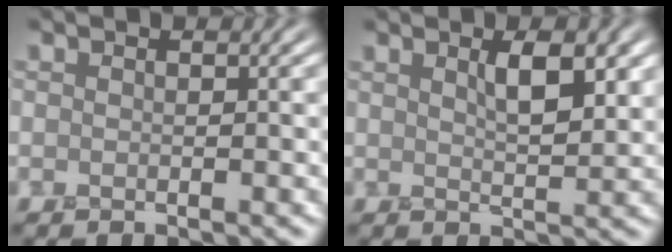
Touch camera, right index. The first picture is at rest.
{"total": 2.9, "force": [1.5, 0.7, 2.3], "torque": [-0.030, 0.005, 0.024]}